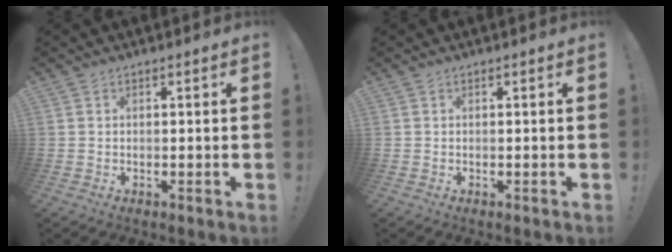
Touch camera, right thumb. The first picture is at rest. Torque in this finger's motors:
{"motor_torque": [0.00, 0.00, 0.00, 0.00, 0.00]}